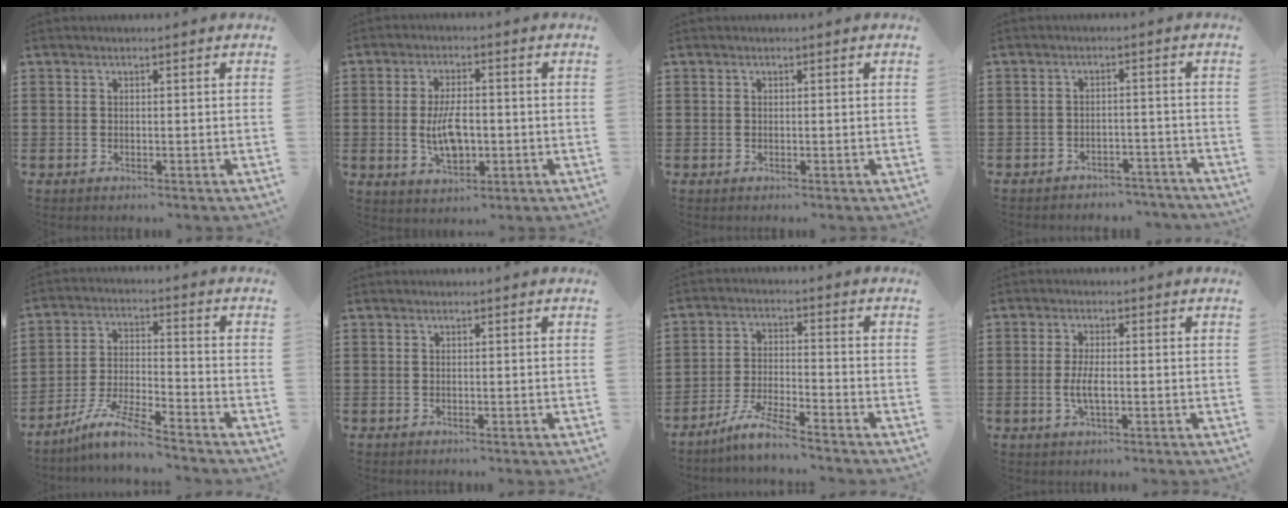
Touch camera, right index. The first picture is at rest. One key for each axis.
{"total": 6.8, "fx": -0.7, "fy": 3.2, "fz": 5.9, "tx": -0.117, "ty": -0.006, "tz": -0.017}
{"total": 0.0}
{"total": 2.8, "fx": -2.7, "fy": 0.5, "fz": 0.2, "tx": -0.010, "ty": 0.000, "tz": -0.057}
{"total": 7.7, "fx": -6.7, "fy": 0.3, "fz": 3.9, "tx": -0.088, "ty": -0.006, "tz": -0.130}
{"total": 0.0}
{"total": 5.5, "fx": -4.9, "fy": -0.1, "fz": 2.5, "tx": -0.063, "ty": -0.012, "tz": -0.098}
{"total": 3.4, "fx": -0.6, "fy": 1.0, "fz": 3.1, "tx": -0.069, "ty": -0.004, "tz": -0.016}